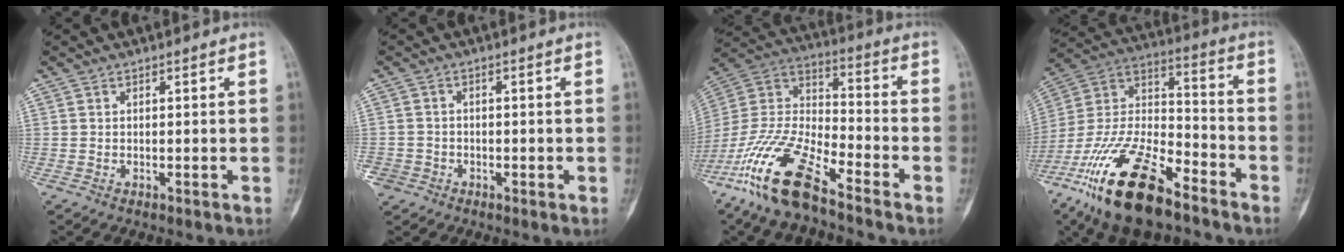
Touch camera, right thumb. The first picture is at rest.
{"total": 3.6, "force": [-1.7, 3.1, 0.3], "torque": [0.005, 0.013, -0.033]}
{"total": 18.5, "force": [-12.5, 5.5, 12.5], "torque": [-0.261, 0.054, -0.242]}
{"total": 24.6, "force": [-15.6, 9.7, 16.3], "torque": [-0.348, 0.052, -0.287]}